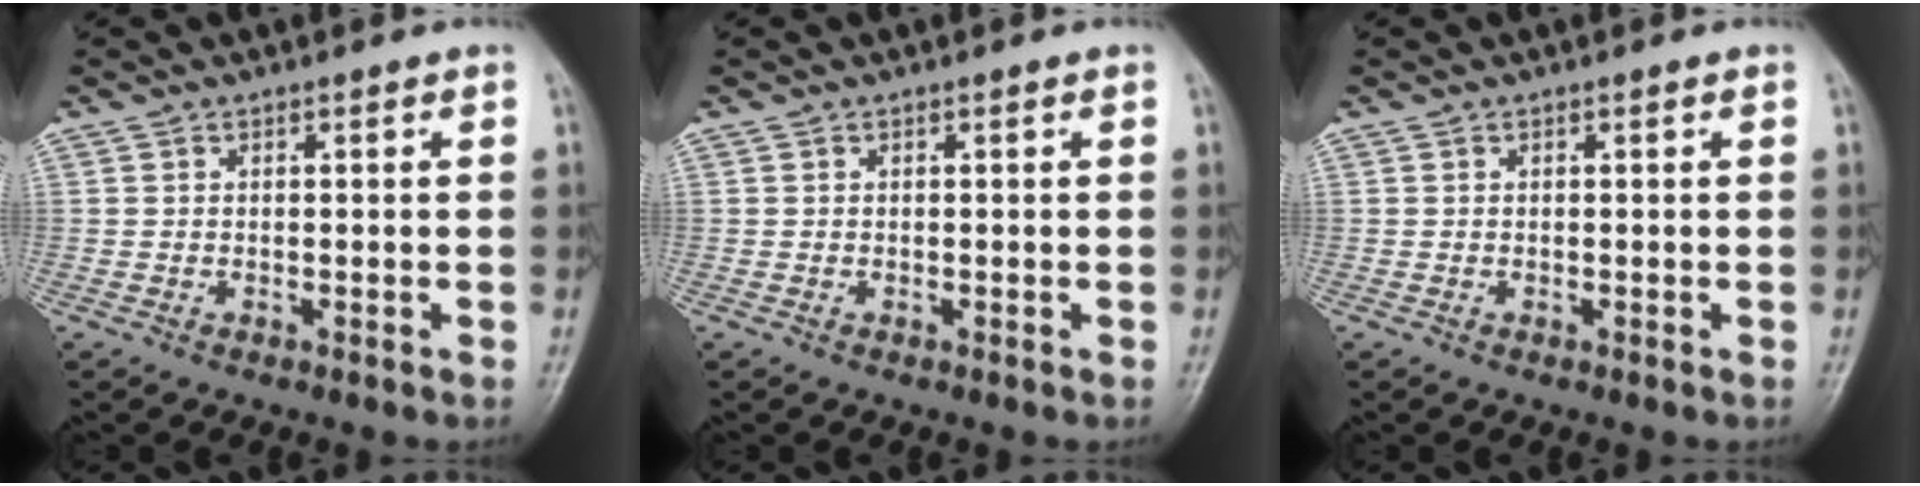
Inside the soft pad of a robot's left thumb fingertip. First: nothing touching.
{"total": 0.0}
{"total": 0.0}